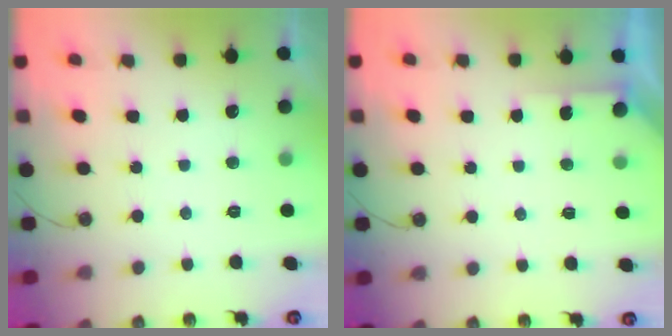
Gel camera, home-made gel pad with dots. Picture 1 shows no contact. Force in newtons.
{"total": 2.8, "press": 2.8, "slide": 0.2}